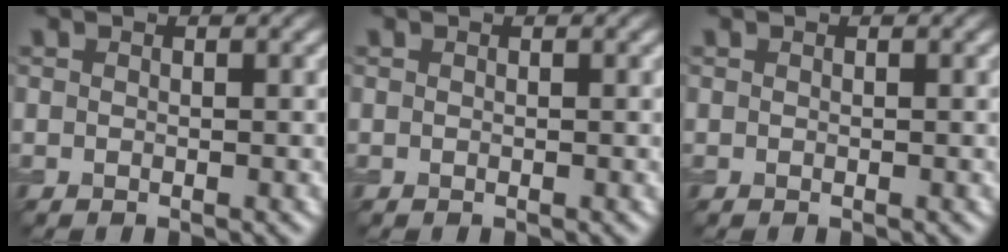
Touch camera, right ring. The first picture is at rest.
{"total": 0.0}
{"total": 0.0}